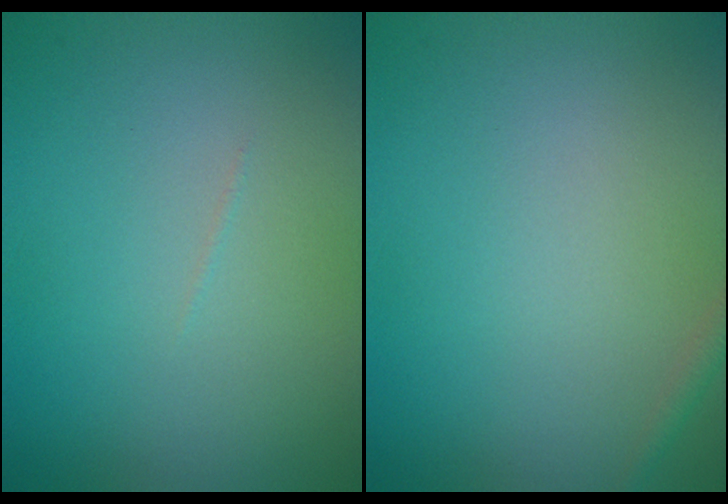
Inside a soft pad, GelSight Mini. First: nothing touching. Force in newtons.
{"total": 0.8, "press": 0.8, "slide": 0.1}